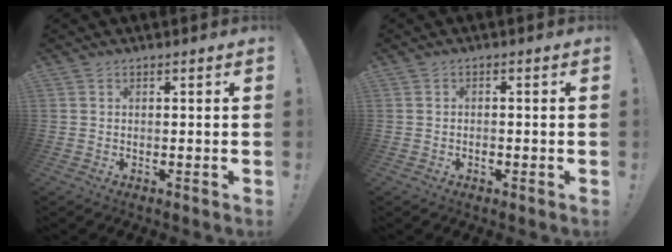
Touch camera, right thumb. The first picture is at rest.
{"total": 1.4, "force": [-1.0, 0.8, 0.7], "torque": [-0.014, 0.003, -0.017]}